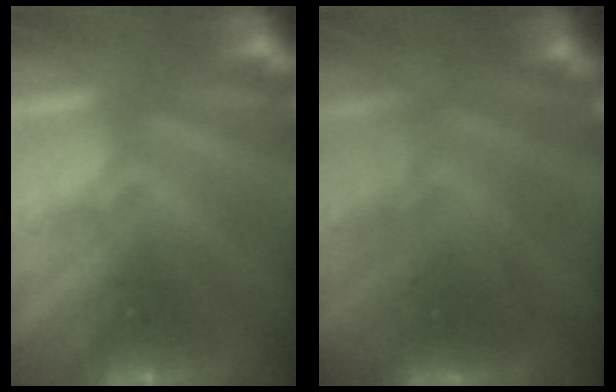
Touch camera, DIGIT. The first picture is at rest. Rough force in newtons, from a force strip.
{"total": 4.9}